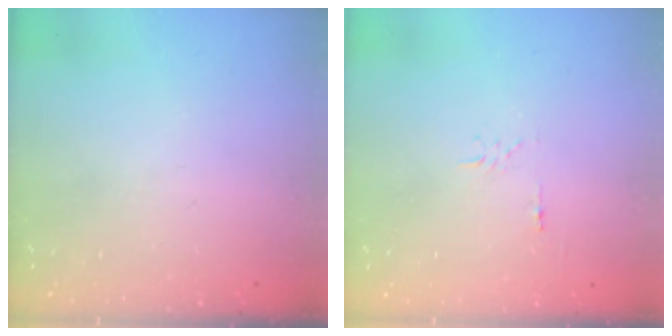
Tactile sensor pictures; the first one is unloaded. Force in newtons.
{"total": 4.9, "press": 4.9, "slide": 0.5}